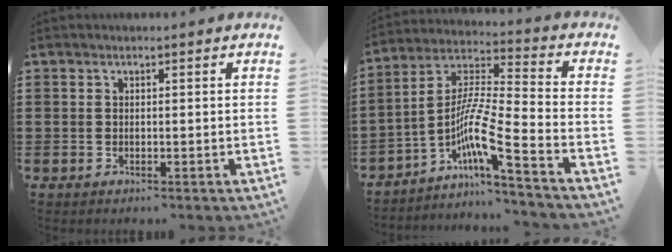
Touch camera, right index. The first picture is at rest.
{"total": 8.8, "force": [-4.8, 0.4, 7.4], "torque": [-0.159, -0.027, -0.102]}